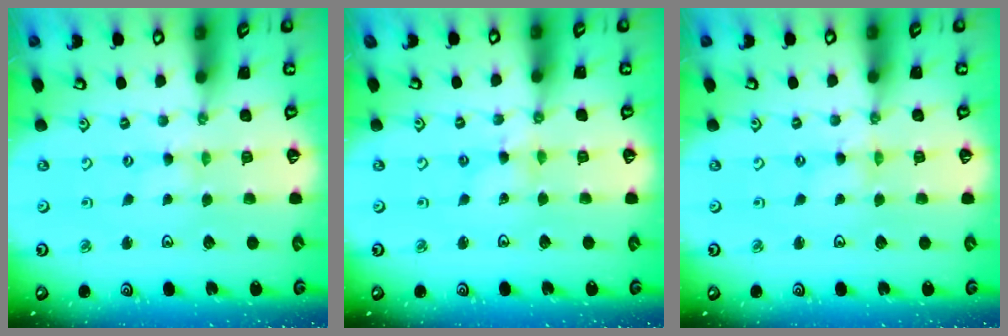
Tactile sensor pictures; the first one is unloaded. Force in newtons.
{"total": 1.6, "press": 1.5, "slide": 0.2}
{"total": 0.0}